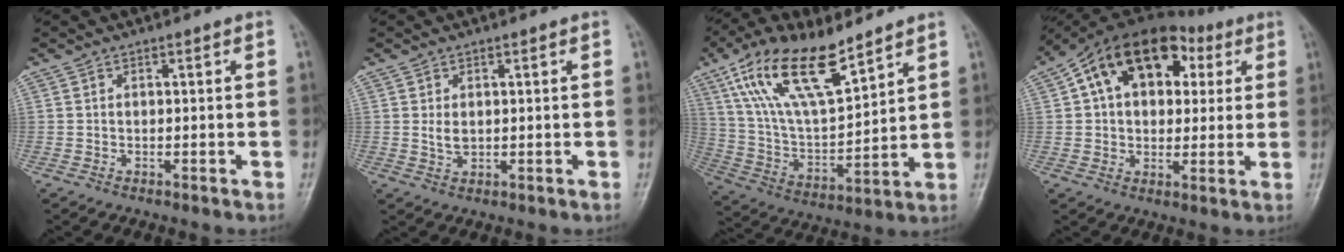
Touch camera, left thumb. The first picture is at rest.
{"total": 2.2, "force": [0.4, 1.4, 1.6], "torque": [-0.025, -0.005, 0.010]}
{"total": 18.9, "force": [11.6, 6.9, 13.2], "torque": [-0.226, -0.041, 0.230]}
{"total": 17.3, "force": [5.4, 11.6, 11.7], "torque": [-0.153, 0.021, 0.079]}